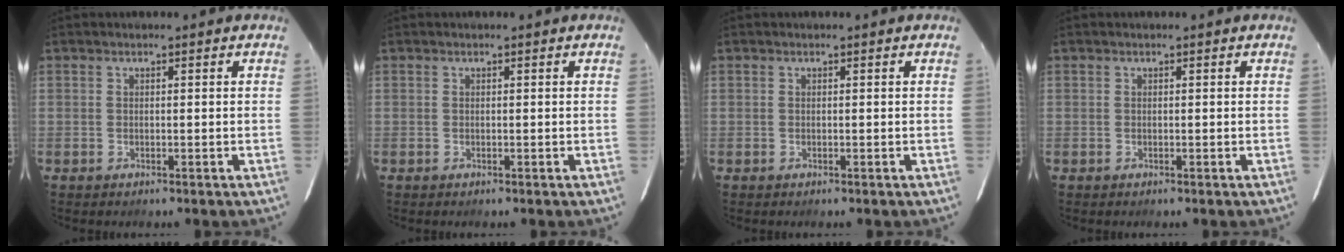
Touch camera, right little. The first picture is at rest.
{"total": 0.0}
{"total": 0.0}
{"total": 0.0}